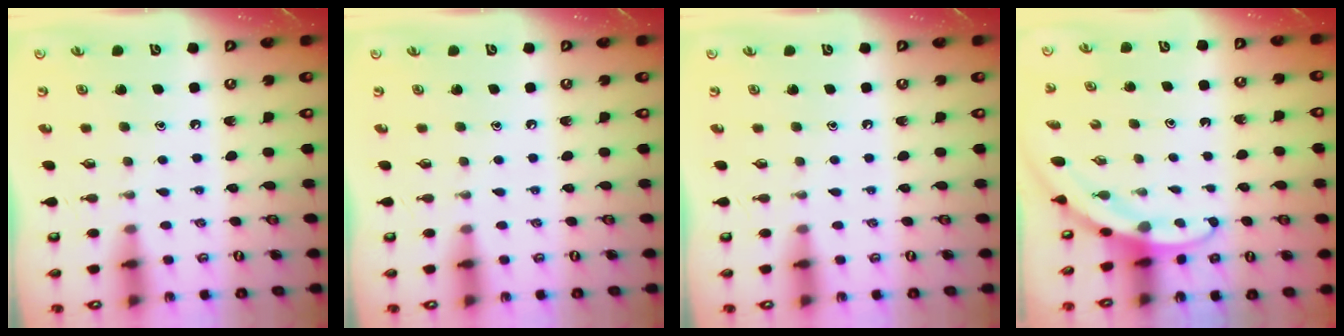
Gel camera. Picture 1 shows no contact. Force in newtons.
{"total": 0.0}
{"total": 0.0}
{"total": 2.8, "press": 2.8, "slide": 0.0}